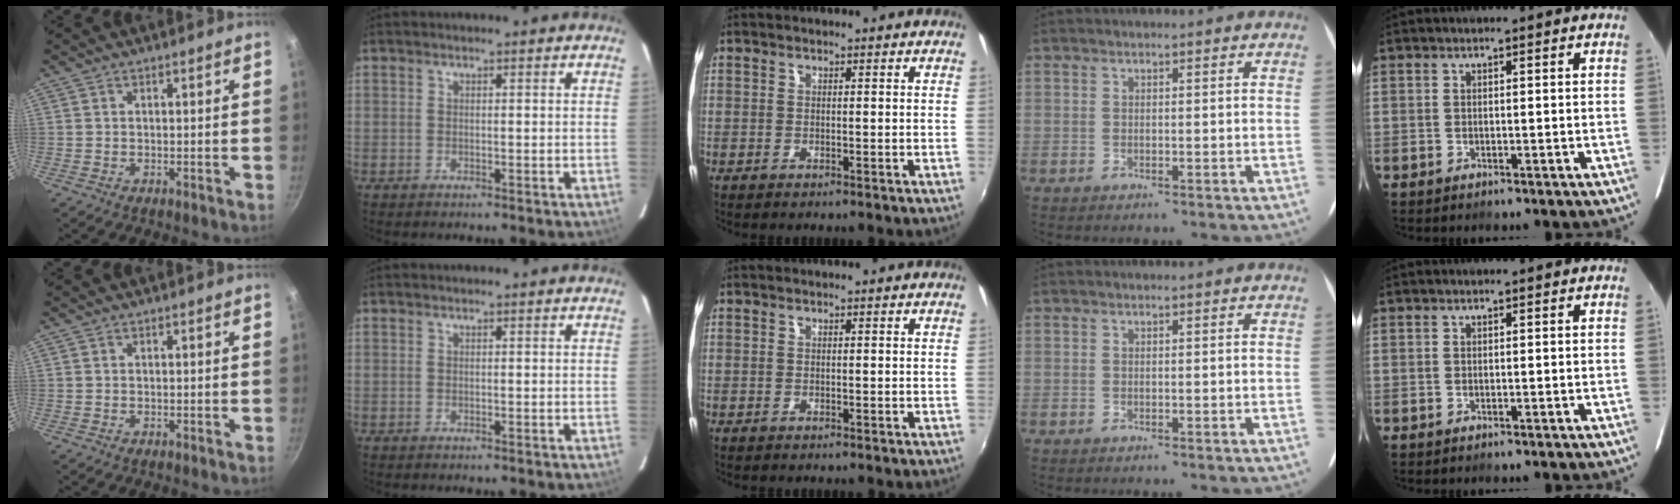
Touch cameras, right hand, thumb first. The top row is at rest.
{}